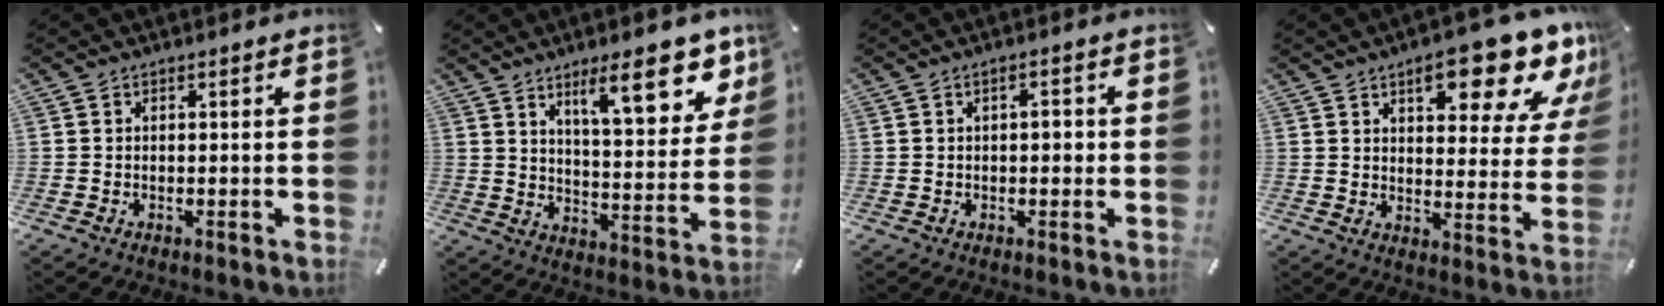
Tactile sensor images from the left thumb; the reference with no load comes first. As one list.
[{"total": 16.4, "force": [10.1, 5.9, 11.5], "torque": [-0.146, -0.060, 0.160]}, {"total": 2.5, "force": [0.2, 1.2, 2.2], "torque": [-0.034, 0.003, -0.001]}, {"total": 16.7, "force": [10.7, 6.7, 11.0], "torque": [-0.134, -0.063, 0.171]}]